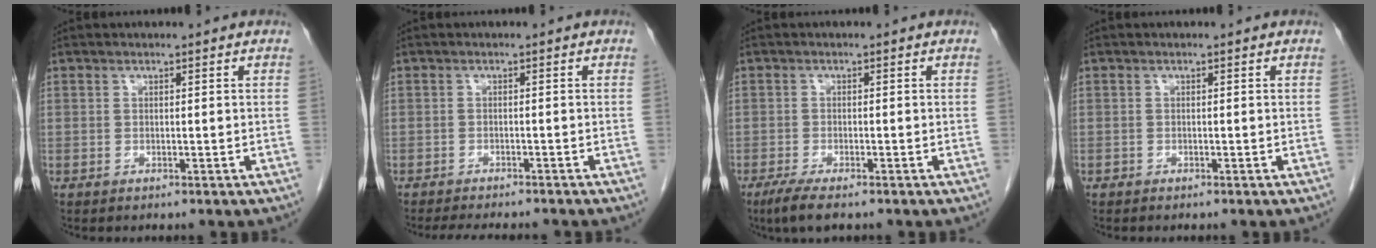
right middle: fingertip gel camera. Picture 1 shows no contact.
{"total": 8.1, "force": [-7.3, 1.4, 3.3], "torque": [-0.046, -0.012, -0.098]}
{"total": 4.3, "force": [-3.0, 0.7, 3.0], "torque": [-0.060, -0.013, -0.051]}
{"total": 0.0}